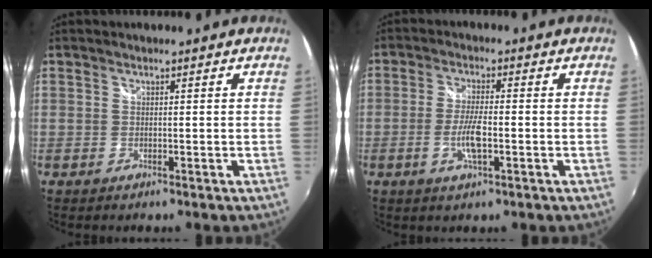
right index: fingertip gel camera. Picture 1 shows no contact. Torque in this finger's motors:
{"motor_torque": [-0.16, 0.02, 0.06, 0.02]}